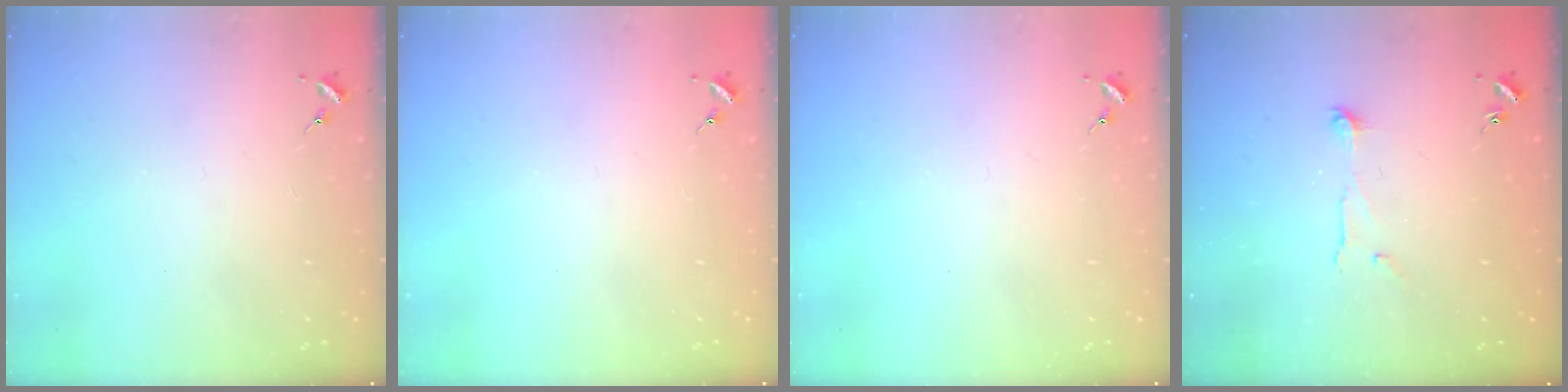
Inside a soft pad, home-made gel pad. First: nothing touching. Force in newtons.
{"total": 0.0}
{"total": 0.0}
{"total": 6.3, "press": 6.3, "slide": 0.2}